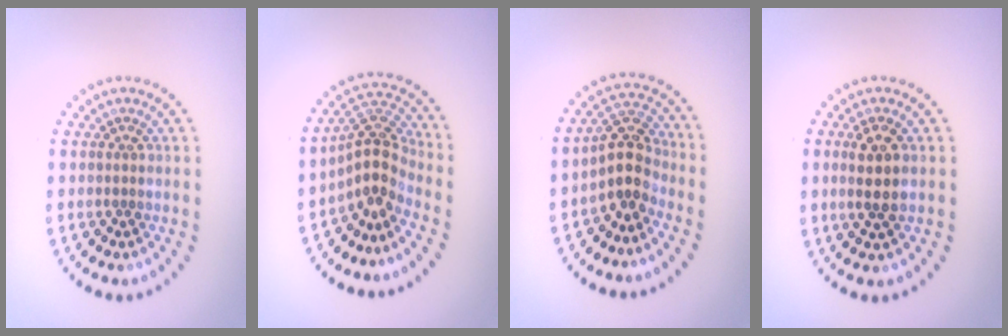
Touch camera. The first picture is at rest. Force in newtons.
{"total": 3.8, "press": 2.8, "slide": 2.6}
{"total": 3.6, "press": 3.0, "slide": 1.9}
{"total": 2.7, "press": 2.5, "slide": 1.0}